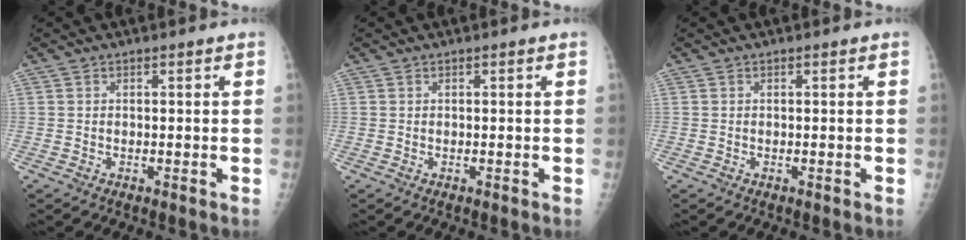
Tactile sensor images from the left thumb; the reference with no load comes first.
{"total": 0.0}
{"total": 0.0}